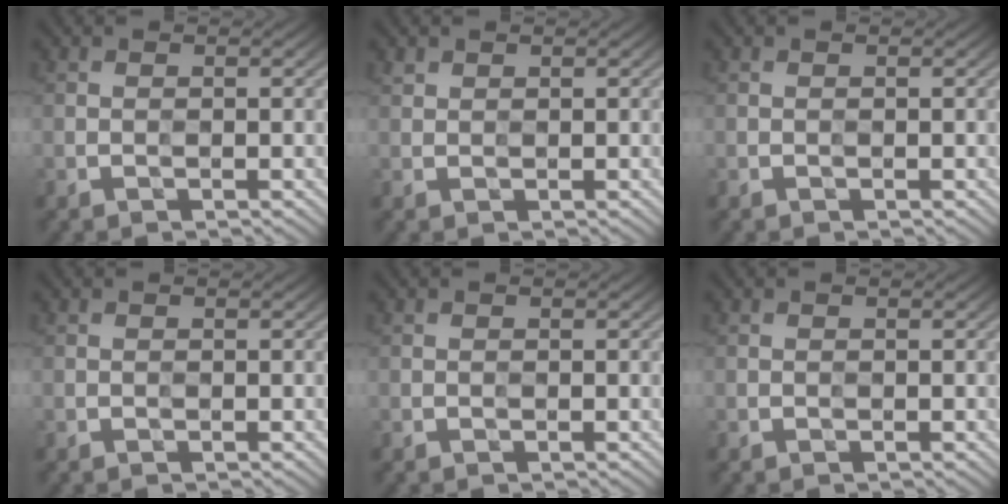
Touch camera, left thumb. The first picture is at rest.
{"total": 1.2, "force": [1.0, 0.5, -0.3], "torque": [0.002, 0.002, 0.021]}
{"total": 0.0}
{"total": 0.0}
{"total": 0.0}
{"total": 0.0}